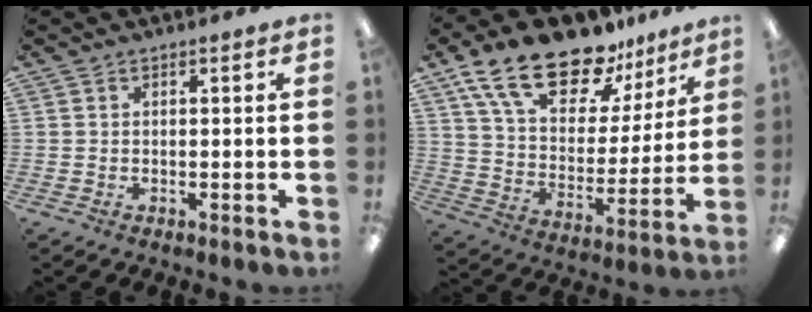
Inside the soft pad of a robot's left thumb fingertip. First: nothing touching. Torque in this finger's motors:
{"motor_torque": [0.82, 0.21, 1.67, -1.10, 0.37]}